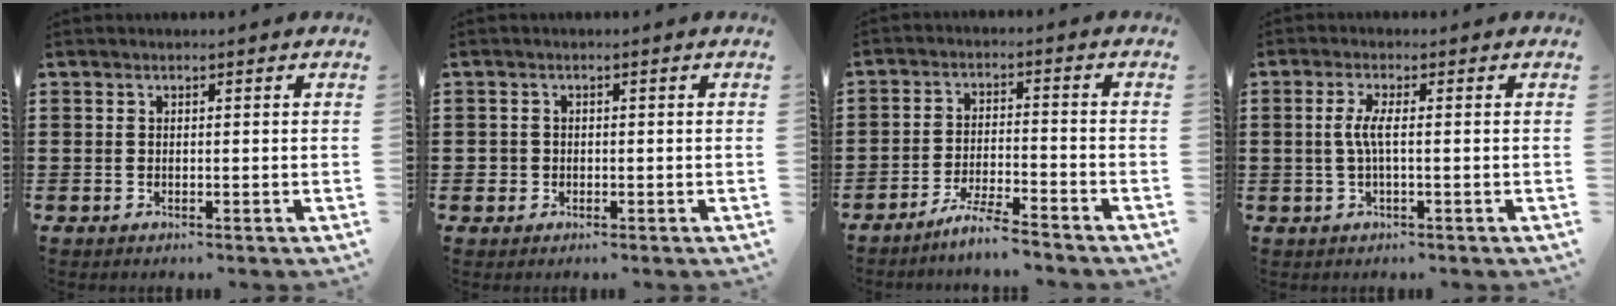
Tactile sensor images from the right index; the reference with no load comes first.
{"total": 1.2, "force": [-0.3, 1.2, 0.2], "torque": [-0.006, 0.004, -0.009]}
{"total": 5.2, "force": [-4.8, -0.4, 2.0], "torque": [-0.047, -0.009, -0.095]}
{"total": 3.3, "force": [-0.2, 0.4, 3.3], "torque": [-0.076, -0.006, -0.011]}